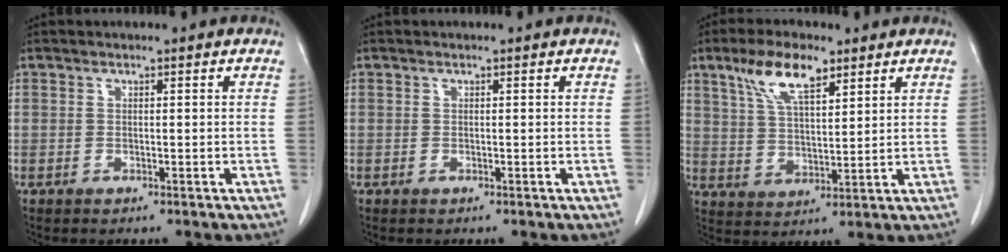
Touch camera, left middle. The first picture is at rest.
{"total": 0.0}
{"total": 8.8, "force": [5.4, 2.7, 6.4], "torque": [-0.130, 0.013, 0.106]}